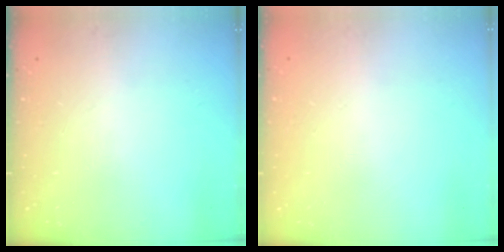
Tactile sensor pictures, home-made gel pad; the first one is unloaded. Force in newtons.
{"total": 0.0}